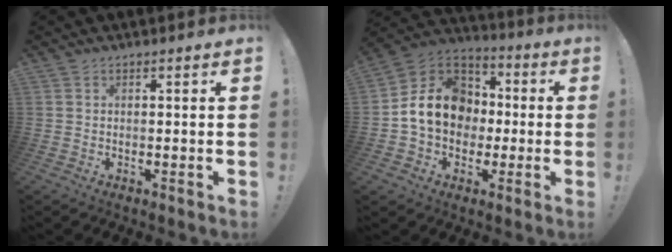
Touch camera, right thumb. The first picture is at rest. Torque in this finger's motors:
{"motor_torque": [2.54, 1.88, 0.86, -0.84, 0.15]}